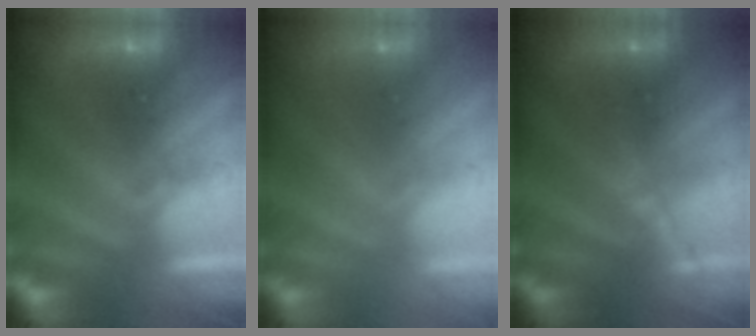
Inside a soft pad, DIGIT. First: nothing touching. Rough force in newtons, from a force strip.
{"total": 8.6}
{"total": 1.4}